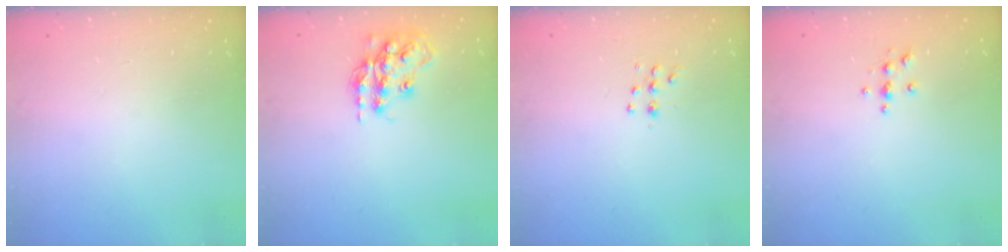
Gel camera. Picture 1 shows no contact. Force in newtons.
{"total": 16.0, "press": 16.0, "slide": 1.2}
{"total": 5.2, "press": 5.1, "slide": 1.0}
{"total": 3.9, "press": 3.8, "slide": 0.4}